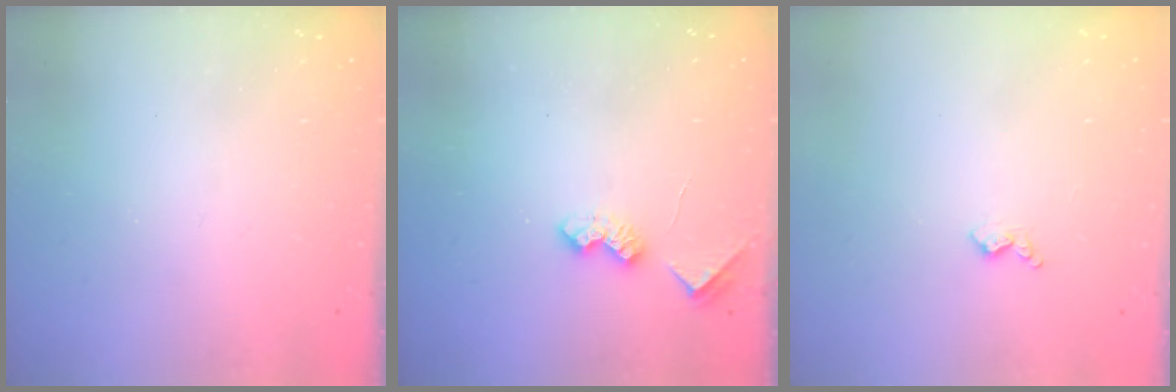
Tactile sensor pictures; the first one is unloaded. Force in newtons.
{"total": 5.9, "press": 5.8, "slide": 0.8}
{"total": 3.4, "press": 3.3, "slide": 0.7}